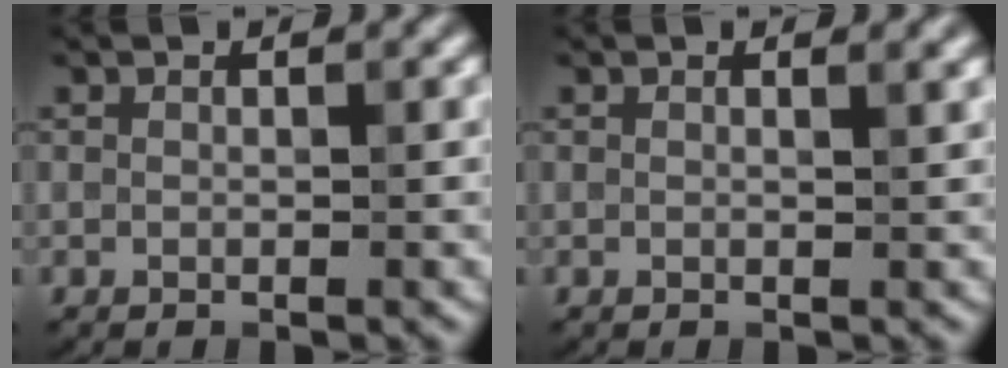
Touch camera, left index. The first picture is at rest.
{"total": 1.0, "force": [0.5, 0.3, 0.8], "torque": [-0.005, 0.002, 0.003]}